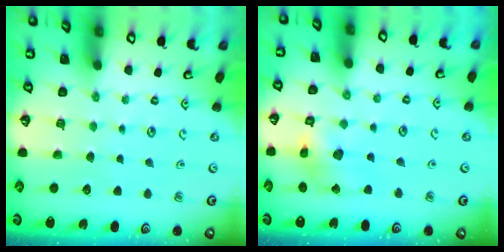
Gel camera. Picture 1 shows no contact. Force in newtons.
{"total": 10.5, "press": 10.4, "slide": 1.4}